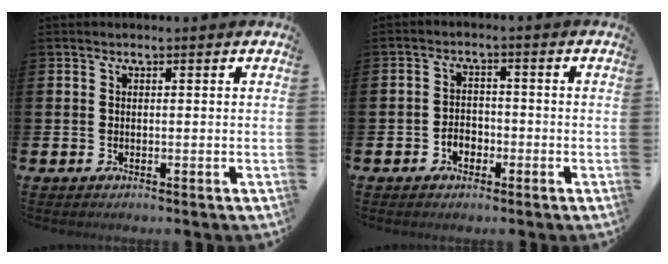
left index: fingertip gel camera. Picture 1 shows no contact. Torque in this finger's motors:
{"motor_torque": [0.23, 0.16, 0.01, 0.04]}